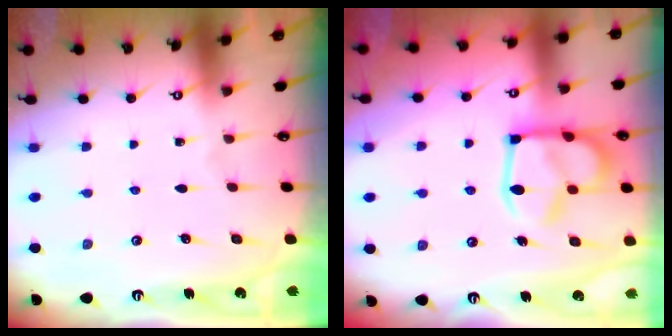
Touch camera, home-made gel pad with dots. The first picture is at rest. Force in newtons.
{"total": 10.5, "press": 10.4, "slide": 1.6}